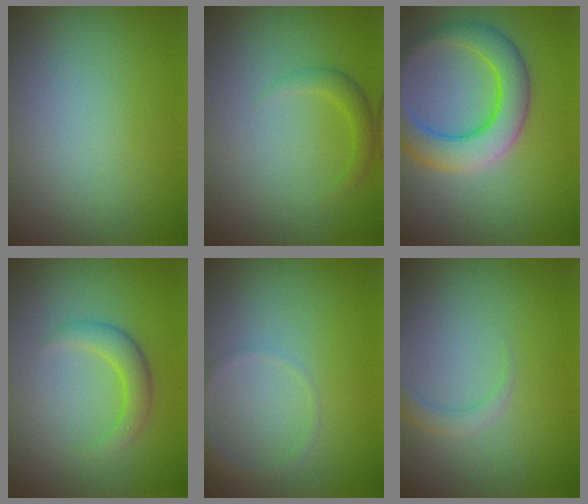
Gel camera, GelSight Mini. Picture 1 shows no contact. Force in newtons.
{"total": 1.6, "press": 1.6, "slide": 0.1}
{"total": 6.4, "press": 6.4, "slide": 0.2}
{"total": 2.6, "press": 2.6, "slide": 0.0}
{"total": 1.4, "press": 1.4, "slide": 0.1}
{"total": 1.6, "press": 1.6, "slide": 0.1}